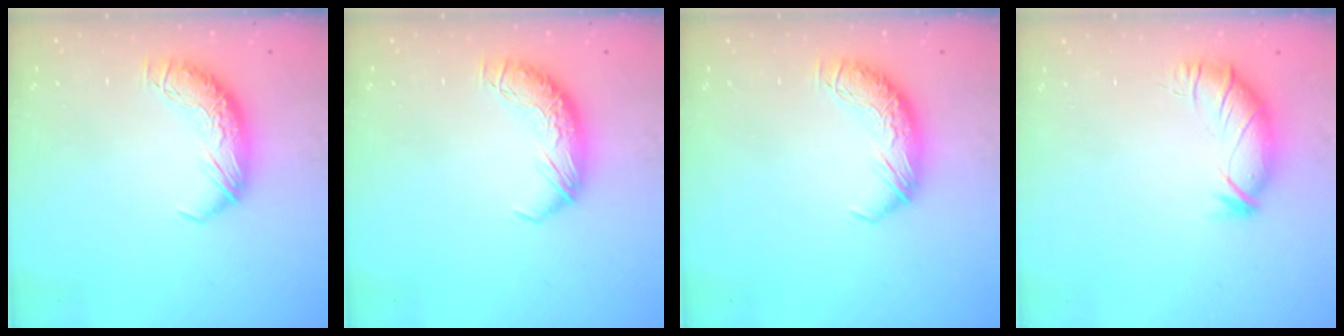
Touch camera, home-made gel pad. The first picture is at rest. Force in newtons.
{"total": 0.0}
{"total": 0.0}
{"total": 3.0, "press": 2.3, "slide": 2.0}